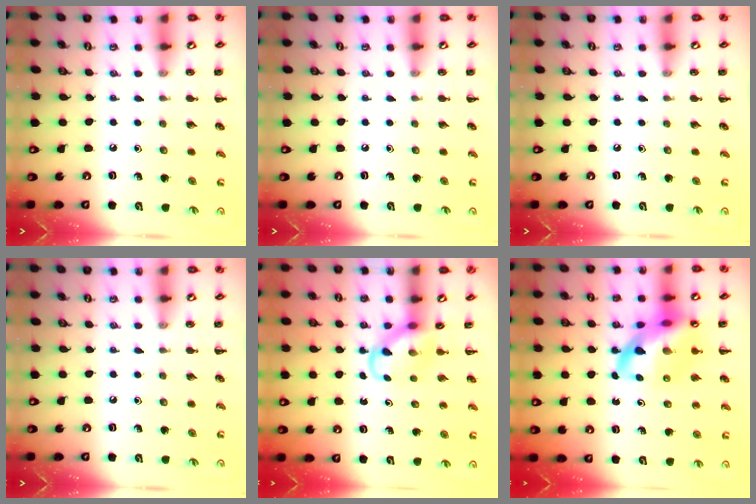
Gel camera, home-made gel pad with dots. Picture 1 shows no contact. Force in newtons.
{"total": 0.0}
{"total": 0.0}
{"total": 0.0}
{"total": 3.8, "press": 3.6, "slide": 1.1}
{"total": 16.9, "press": 16.3, "slide": 4.2}